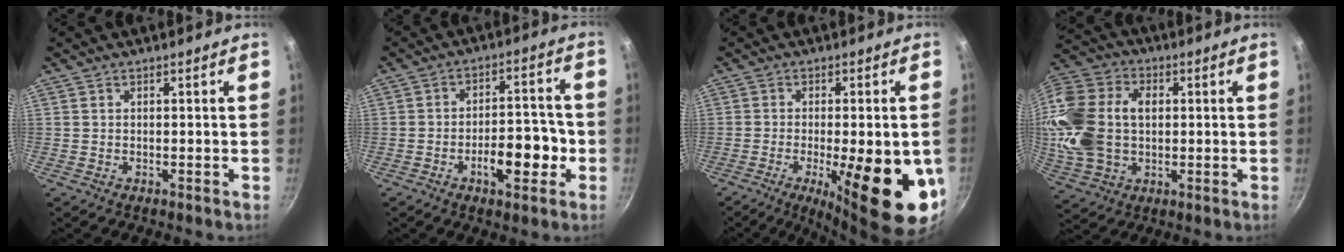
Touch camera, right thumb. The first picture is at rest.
{"total": 10.0, "force": [-3.5, 4.8, 8.0], "torque": [-0.083, 0.032, -0.054]}
{"total": 20.2, "force": [-5.4, 6.2, 18.4], "torque": [-0.233, -0.004, -0.065]}
{"total": 19.9, "force": [1.5, 14.4, 13.7], "torque": [-0.273, 0.022, 0.027]}